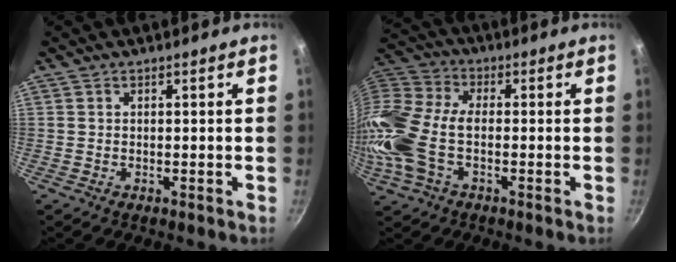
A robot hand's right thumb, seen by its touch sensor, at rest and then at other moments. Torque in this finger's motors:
{"motor_torque": [2.51, 2.51, 1.36, -1.28, 0.62]}